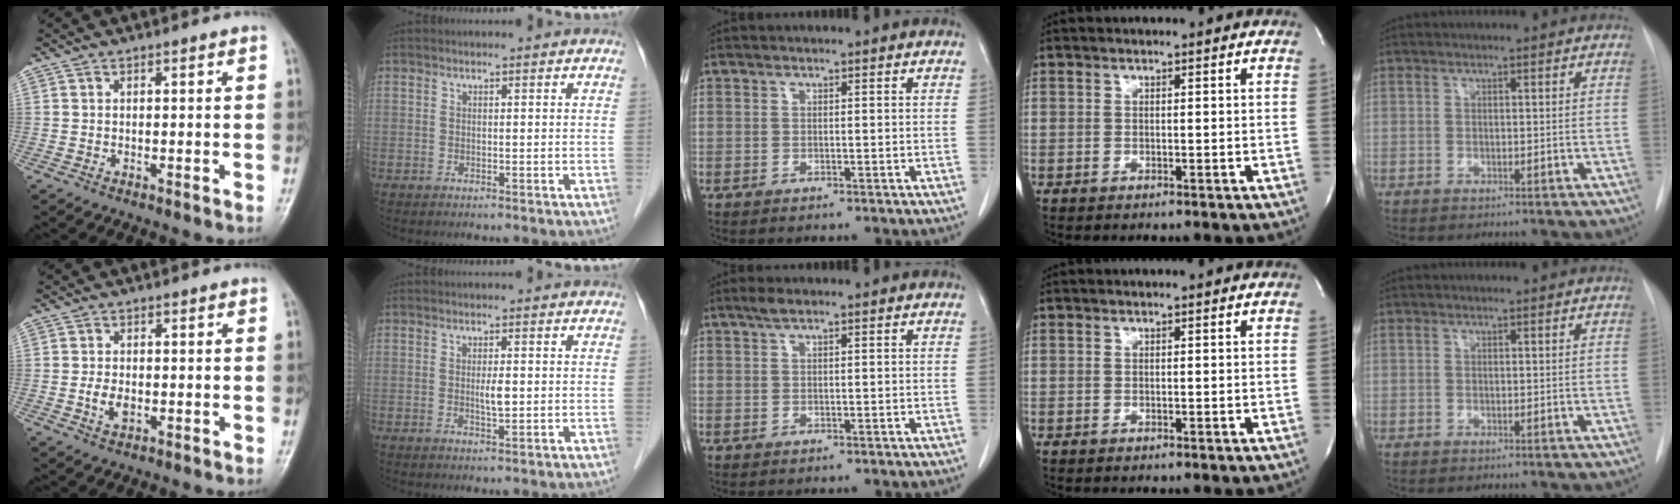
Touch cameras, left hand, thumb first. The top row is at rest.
{"thumb": {"total": 3.3, "force": [-0.7, 2.1, 2.4], "torque": [-0.043, 0.001, -0.013]}, "index": {"total": 1.9, "force": [0.1, 0.3, 1.9], "torque": [-0.035, -0.002, 0.002]}, "middle": {"total": 1.5, "force": [1.1, 0.2, 1.1], "torque": [-0.026, 0.010, 0.021]}}